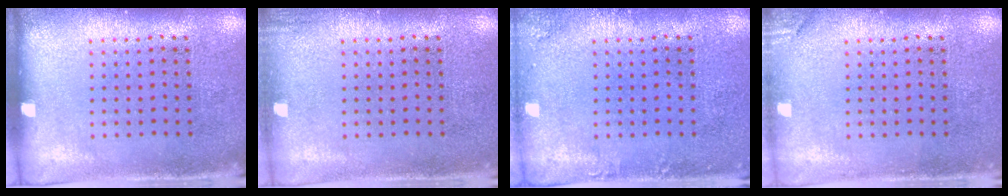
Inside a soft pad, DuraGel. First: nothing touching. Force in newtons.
{"total": 0.8, "press": 0.7, "slide": 0.1}
{"total": 1.1, "press": 1.1, "slide": 0.1}
{"total": 1.1, "press": 1.1, "slide": 0.3}